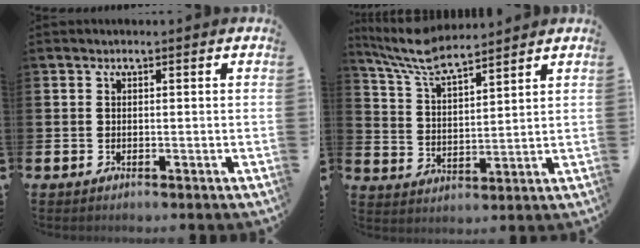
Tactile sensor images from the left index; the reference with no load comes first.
{"total": 7.3, "force": [6.8, 1.0, 2.5], "torque": [-0.077, -0.032, 0.124]}